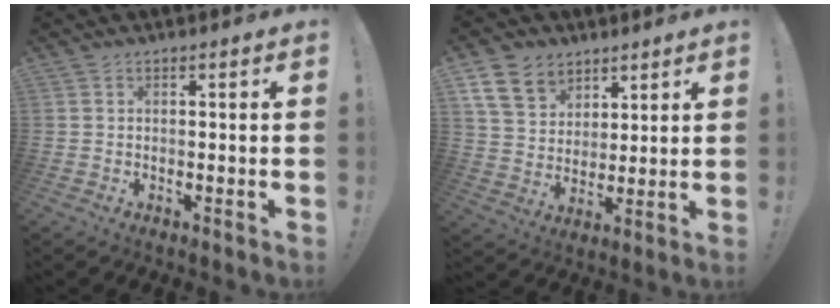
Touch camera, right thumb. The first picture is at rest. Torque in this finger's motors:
{"motor_torque": [0.14, 0.15, 0.12, 0.04, 0.00]}